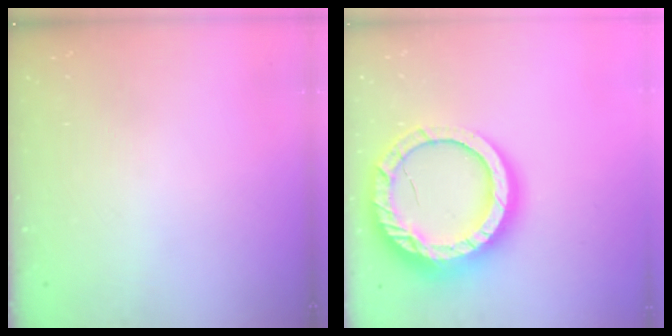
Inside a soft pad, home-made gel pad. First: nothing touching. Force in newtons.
{"total": 22.6, "press": 22.5, "slide": 2.2}